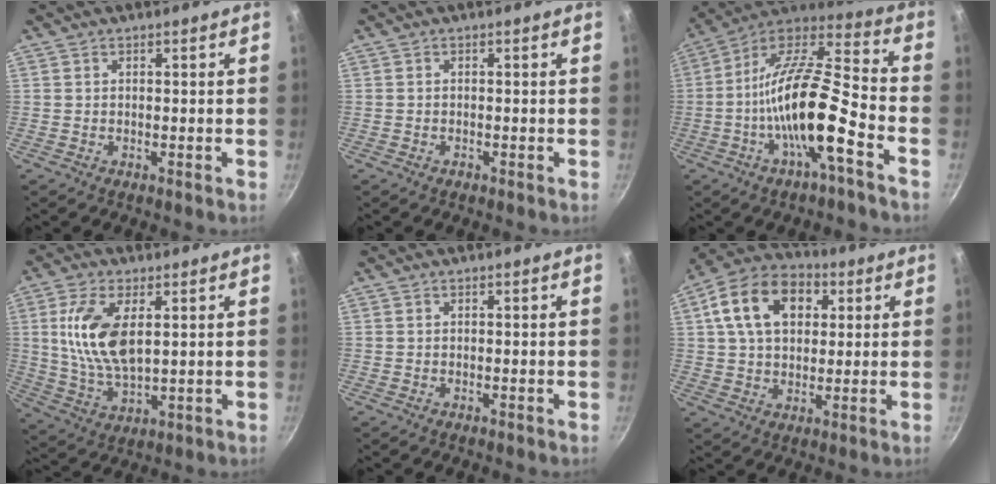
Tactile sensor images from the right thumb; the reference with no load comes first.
{"total": 0.6, "force": [-0.4, 0.4, 0.2], "torque": [-0.004, 0.004, -0.007]}
{"total": 18.5, "force": [-6.3, 5.0, 16.6], "torque": [-0.296, 0.047, -0.129]}
{"total": 12.5, "force": [2.9, 6.1, 10.5], "torque": [-0.203, -0.012, 0.062]}
{"total": 0.0}
{"total": 15.9, "force": [4.8, 10.9, 10.6], "torque": [-0.164, 0.017, 0.065]}